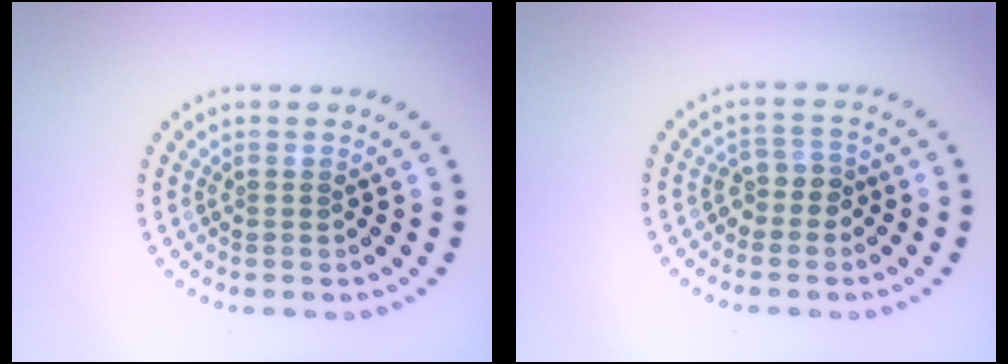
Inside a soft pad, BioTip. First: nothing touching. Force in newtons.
{"total": 1.9, "press": 1.5, "slide": 1.2}